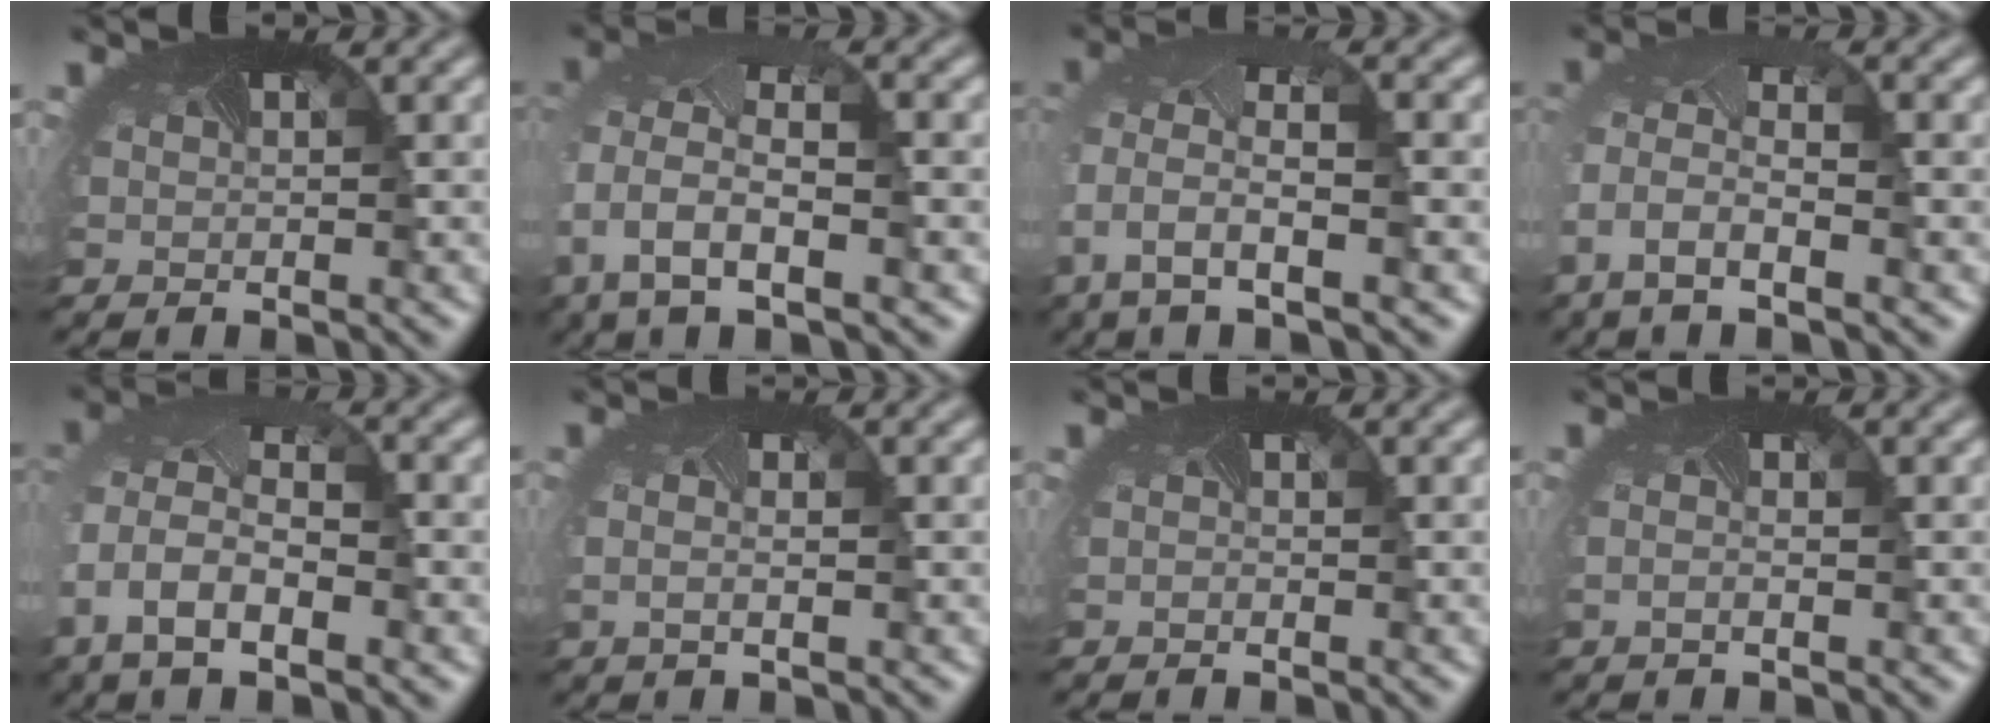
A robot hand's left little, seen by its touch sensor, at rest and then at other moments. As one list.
[{"total": 9.5, "force": [-1.5, 5.7, 7.4], "torque": [-0.188, -0.027, -0.012]}, {"total": 7.5, "force": [-1.7, 4.0, 6.1], "torque": [-0.163, -0.022, -0.027]}, {"total": 6.2, "force": [-2.2, 3.2, 4.9], "torque": [-0.127, -0.016, -0.042]}, {"total": 9.5, "force": [-2.5, 5.8, 7.1], "torque": [-0.153, -0.019, -0.032]}, {"total": 1.5, "force": [-0.3, 0.5, 1.3], "torque": [-0.031, -0.006, -0.006]}, {"total": 0.5, "force": [-0.3, -0.2, -0.3], "torque": [-0.002, -0.003, -0.009]}, {"total": 0.6, "force": [-0.5, -0.2, 0.3], "torque": [-0.012, -0.005, -0.010]}]